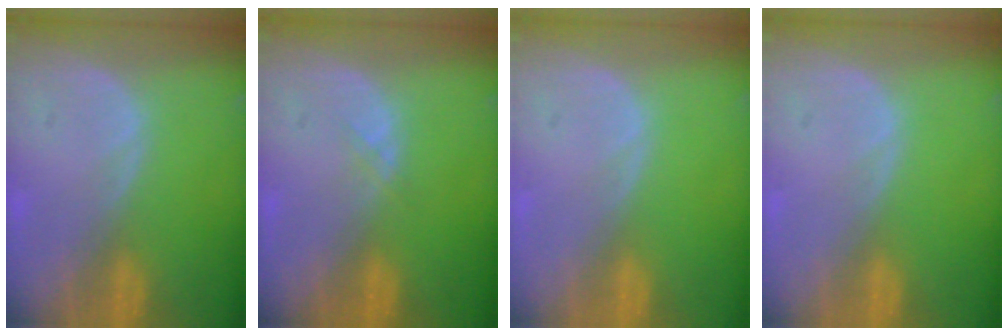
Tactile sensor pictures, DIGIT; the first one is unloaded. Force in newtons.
{"total": 0.6, "press": 0.6, "slide": 0.1}
{"total": 0.0}
{"total": 0.0}